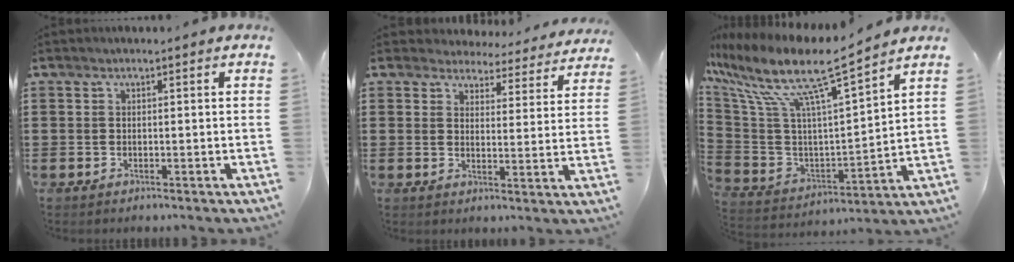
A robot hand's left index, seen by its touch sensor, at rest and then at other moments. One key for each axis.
{"total": 4.4, "fx": 4.3, "fy": 0.7, "fz": 0.3, "tx": -0.022, "ty": -0.030, "tz": 0.072}
{"total": 12.6, "fx": 8.9, "fy": 1.8, "fz": 8.7, "tx": -0.205, "ty": -0.060, "tz": 0.142}